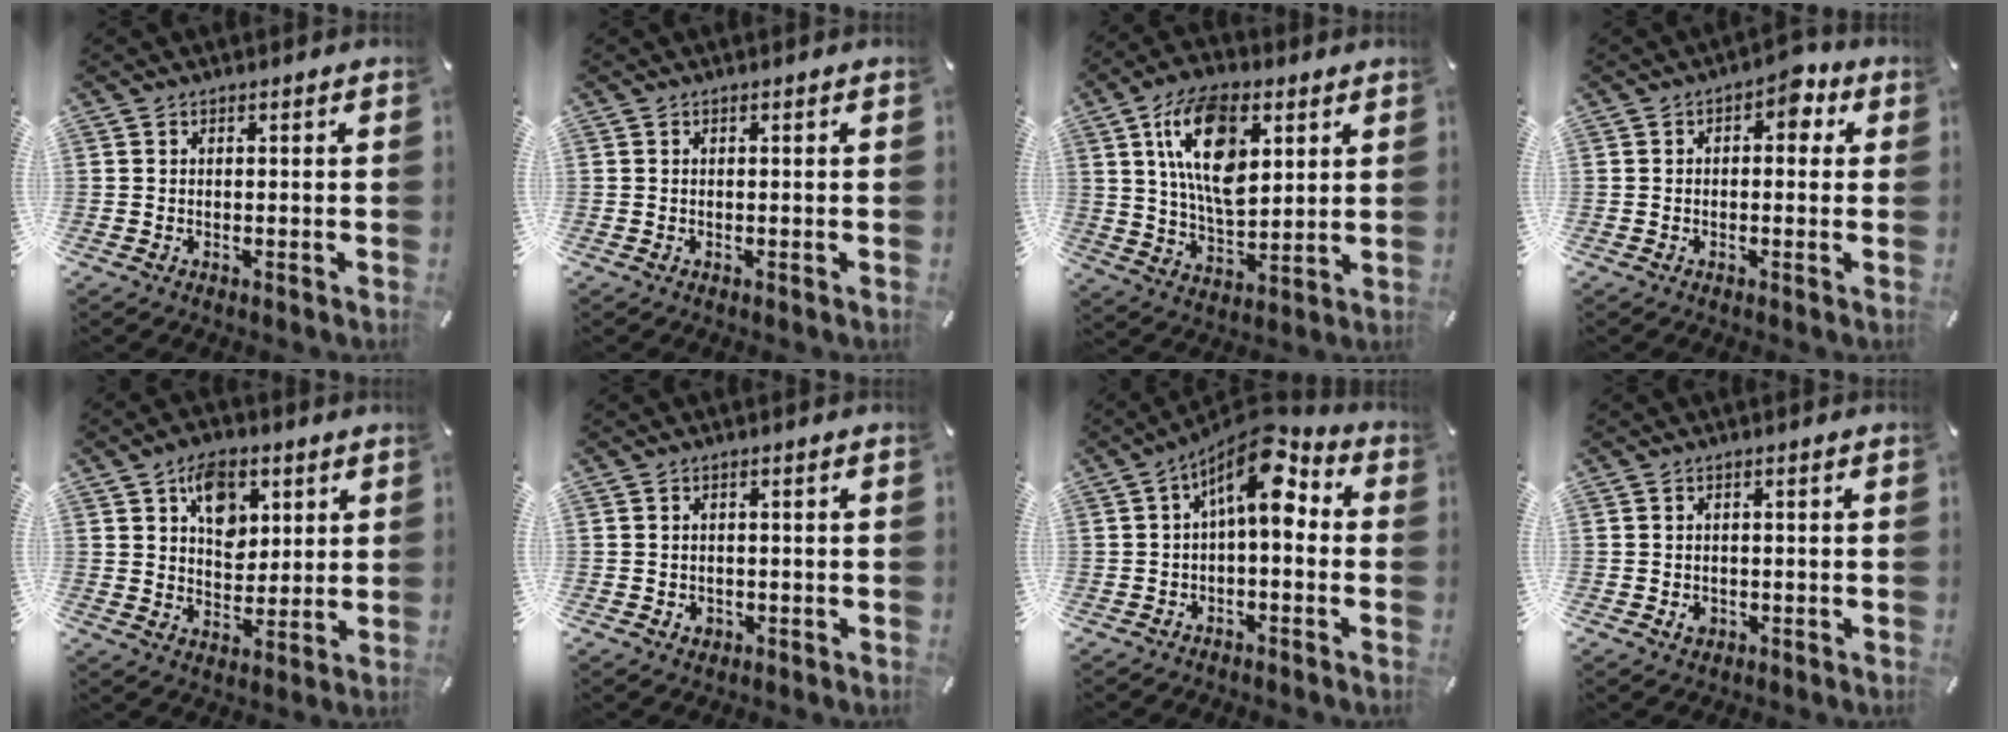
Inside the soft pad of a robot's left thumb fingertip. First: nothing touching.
{"total": 0.0}
{"total": 16.7, "force": [6.2, 9.4, 12.4], "torque": [-0.239, -0.003, 0.105]}
{"total": 5.1, "force": [1.0, 3.1, 3.9], "torque": [-0.040, -0.002, 0.006]}
{"total": 9.4, "force": [4.3, 6.9, 4.7], "torque": [-0.065, -0.004, 0.073]}
{"total": 1.7, "force": [-0.4, 1.5, 0.5], "torque": [-0.011, 0.006, -0.010]}
{"total": 11.3, "force": [3.5, 5.2, 9.4], "torque": [-0.155, -0.023, 0.057]}
{"total": 1.9, "force": [-0.5, 1.6, 0.8], "torque": [-0.007, 0.001, -0.012]}